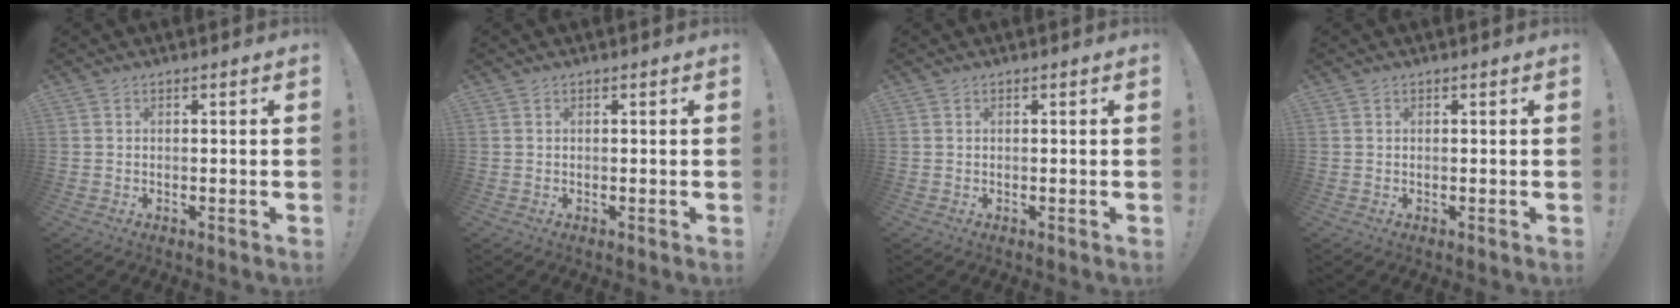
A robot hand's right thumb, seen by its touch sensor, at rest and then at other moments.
{"total": 0.0}
{"total": 0.0}
{"total": 0.0}